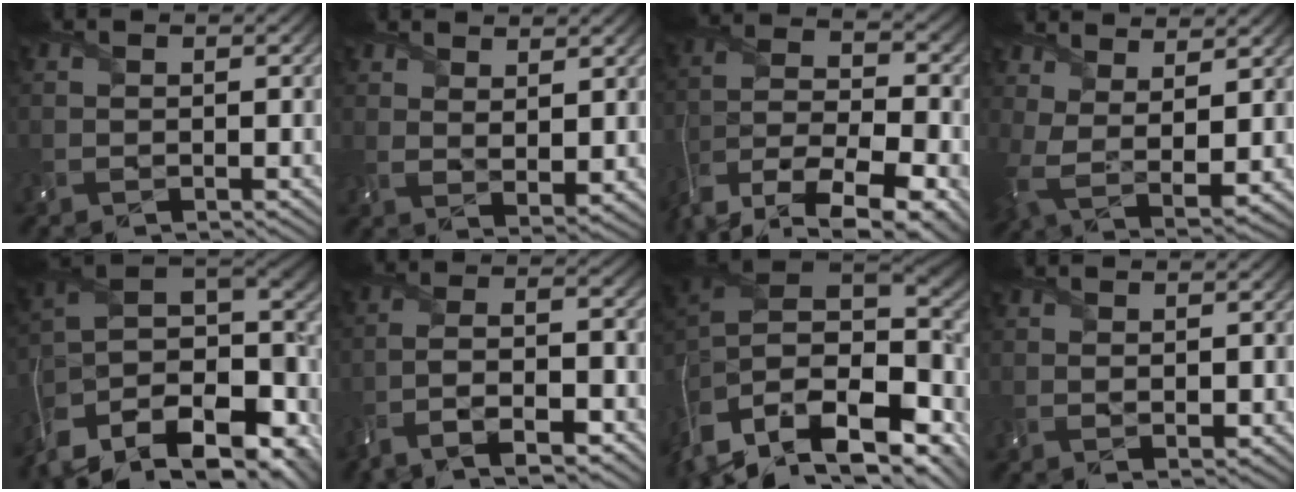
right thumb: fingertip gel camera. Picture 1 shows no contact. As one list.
[{"total": 3.1, "force": [2.2, 1.1, 1.8], "torque": [-0.042, -0.010, 0.048]}, {"total": 13.0, "force": [-8.7, 5.7, 7.8], "torque": [-0.176, -0.031, -0.137]}, {"total": 6.2, "force": [3.3, 1.9, 4.9], "torque": [-0.122, -0.011, 0.069]}, {"total": 13.6, "force": [-6.8, 6.0, 10.1], "torque": [-0.230, -0.021, -0.088]}, {"total": 9.7, "force": [-6.1, 2.7, 7.0], "torque": [-0.134, -0.003, -0.117]}, {"total": 16.0, "force": [-4.6, 9.6, 11.9], "torque": [-0.211, 0.001, -0.047]}, {"total": 1.6, "force": [0.3, 0.8, 1.3], "torque": [-0.017, -0.003, 0.013]}]